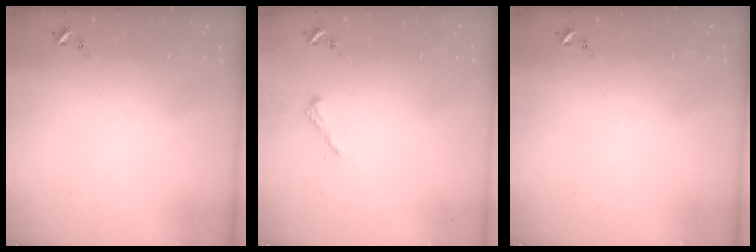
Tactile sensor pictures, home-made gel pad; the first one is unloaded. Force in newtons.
{"total": 2.6, "press": 2.6, "slide": 0.3}
{"total": 0.0}